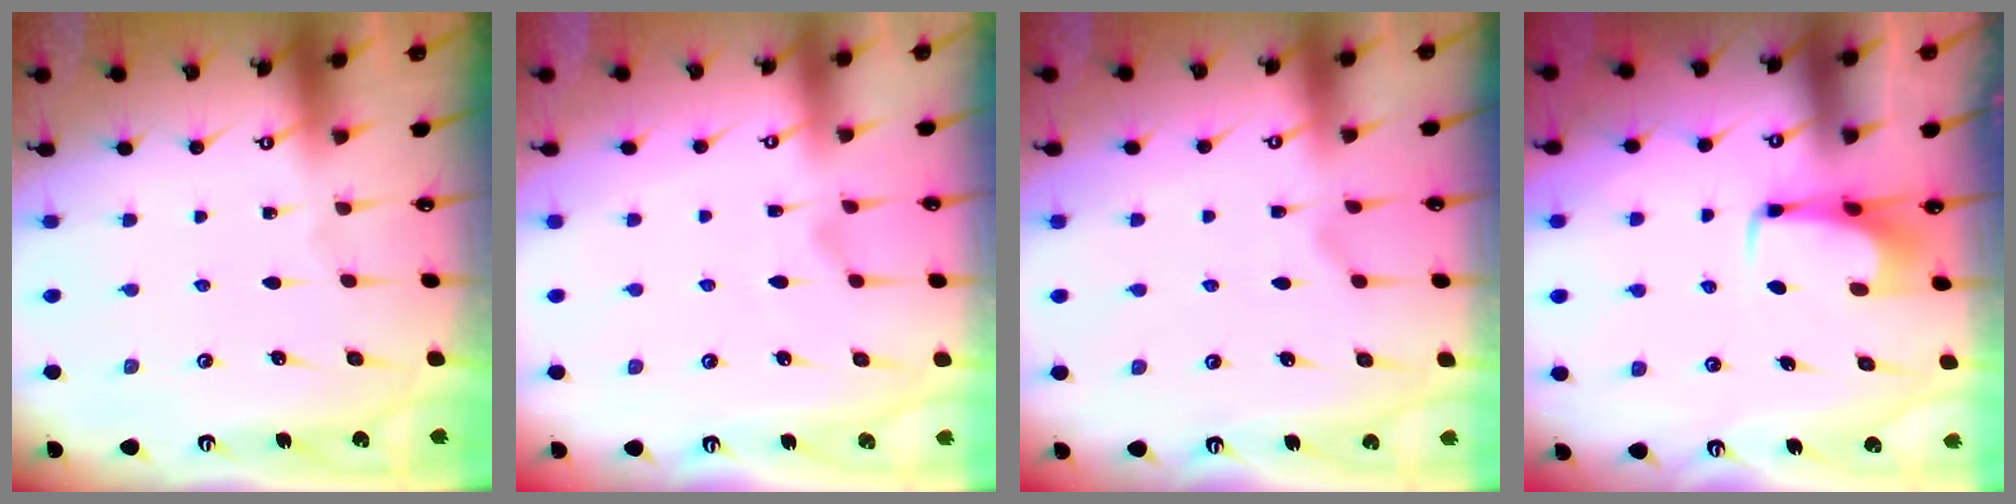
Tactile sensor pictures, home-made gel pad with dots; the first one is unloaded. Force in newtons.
{"total": 1.2, "press": 0.5, "slide": 1.1}
{"total": 0.7, "press": 0.4, "slide": 0.6}
{"total": 3.0, "press": 2.9, "slide": 0.4}